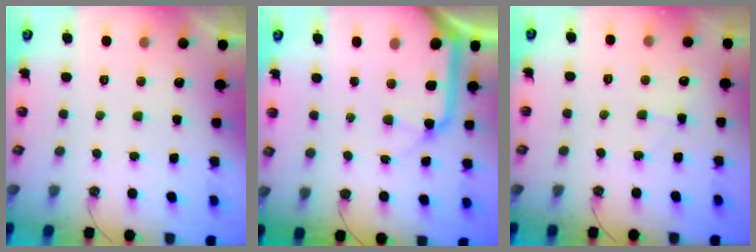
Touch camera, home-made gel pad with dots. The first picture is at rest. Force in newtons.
{"total": 12.7, "press": 12.6, "slide": 2.0}
{"total": 4.6, "press": 4.5, "slide": 0.9}